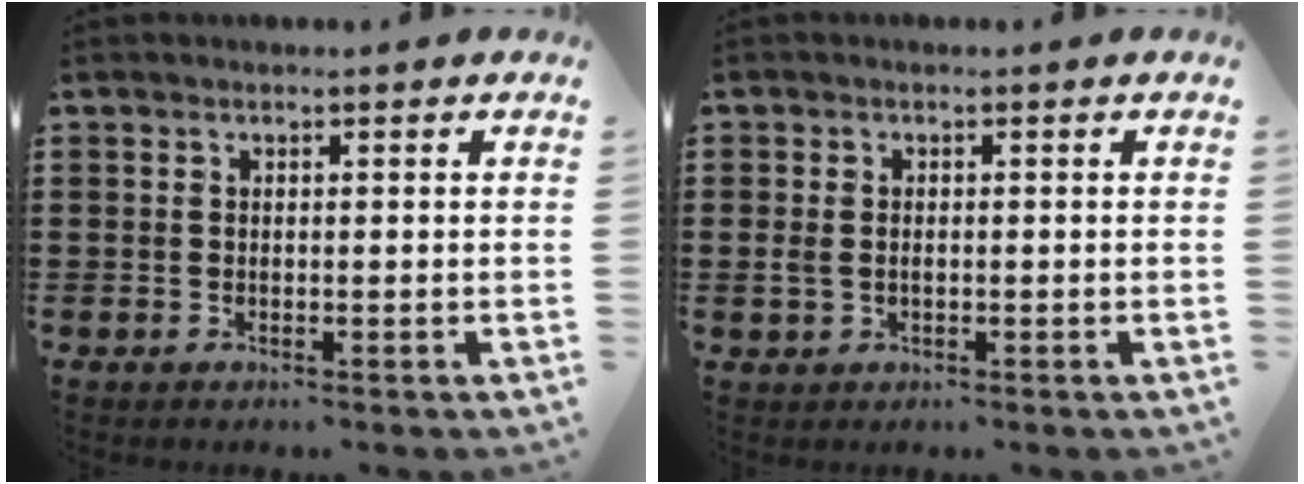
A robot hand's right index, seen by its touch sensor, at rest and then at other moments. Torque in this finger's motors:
{"motor_torque": [0.17, 0.17, 0.01, -0.01]}